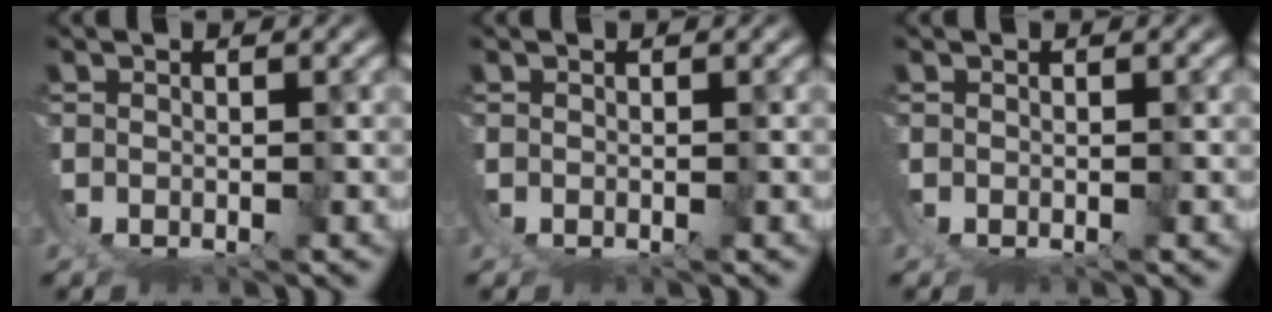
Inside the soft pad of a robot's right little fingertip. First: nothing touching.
{"total": 0.0}
{"total": 0.0}